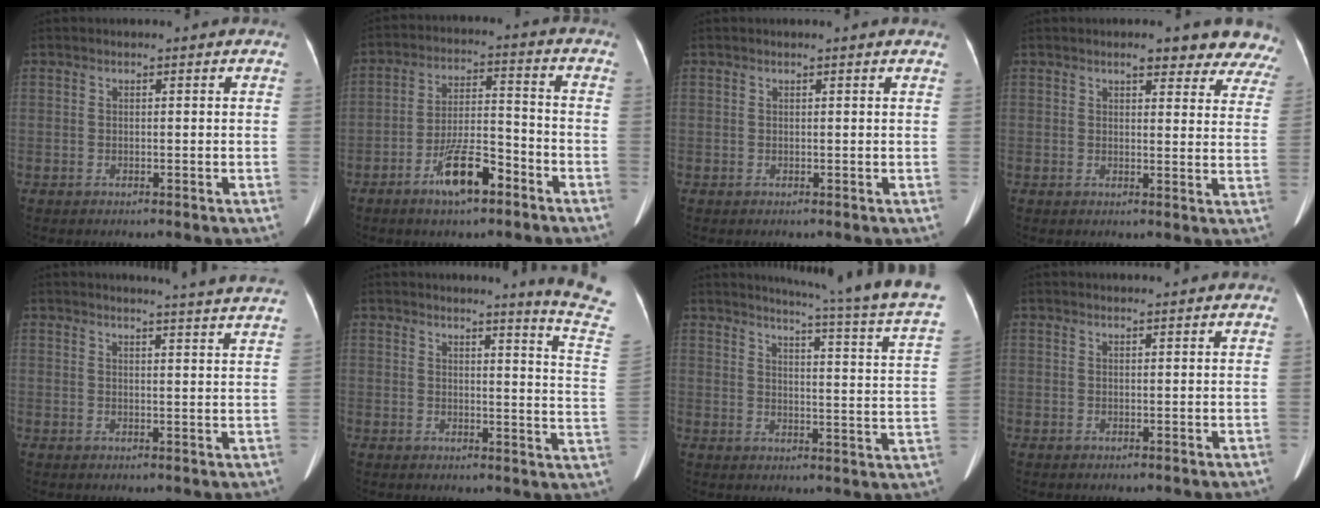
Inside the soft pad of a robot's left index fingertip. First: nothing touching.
{"total": 9.0, "force": [-5.4, 2.4, 6.8], "torque": [-0.130, 0.002, -0.094]}
{"total": 0.9, "force": [0.8, 0.4, 0.2], "torque": [-0.010, 0.010, 0.001]}
{"total": 10.9, "force": [9.9, 2.8, 3.6], "torque": [0.000, -0.012, 0.083]}
{"total": 11.4, "force": [10.9, -1.3, 2.8], "torque": [-0.033, -0.047, 0.106]}
{"total": 10.6, "force": [9.8, -3.2, 2.4], "torque": [-0.033, -0.113, 0.097]}
{"total": 19.8, "force": [17.4, -2.2, 9.3], "torque": [-0.139, -0.085, 0.202]}
{"total": 3.4, "force": [3.3, 0.1, 0.8], "torque": [-0.012, 0.019, 0.039]}